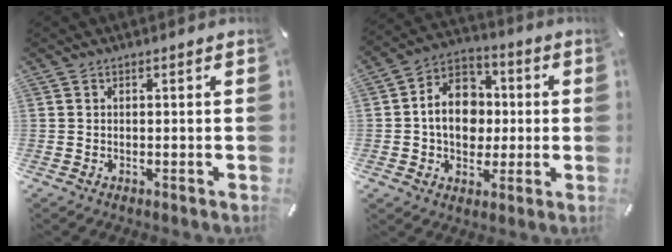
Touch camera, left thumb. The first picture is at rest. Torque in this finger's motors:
{"motor_torque": [1.38, 1.76, 0.57, -0.24, 0.34]}